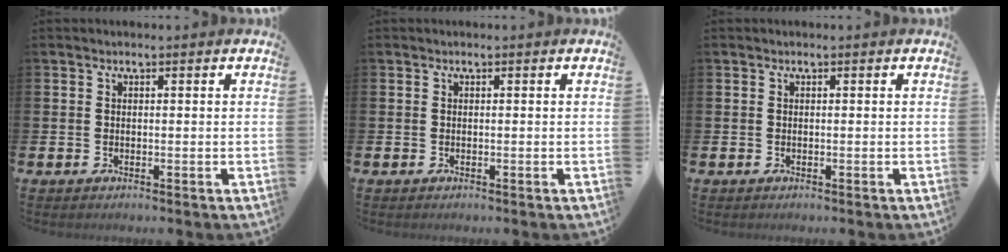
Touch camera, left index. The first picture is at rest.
{"total": 0.0}
{"total": 0.0}